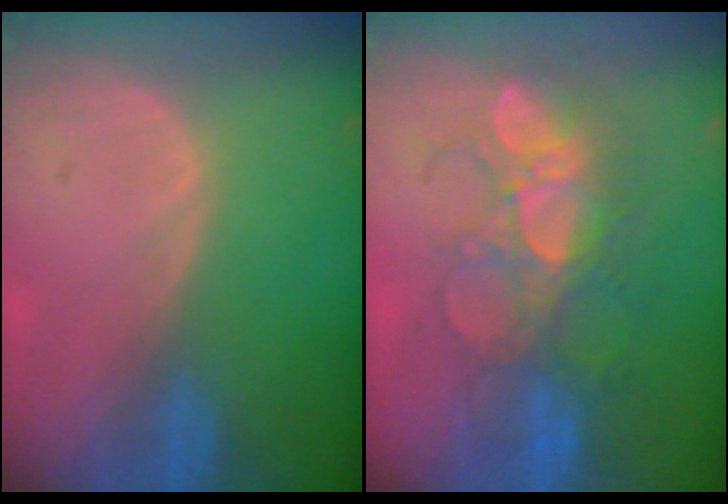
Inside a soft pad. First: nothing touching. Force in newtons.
{"total": 8.7, "press": 8.4, "slide": 2.4}